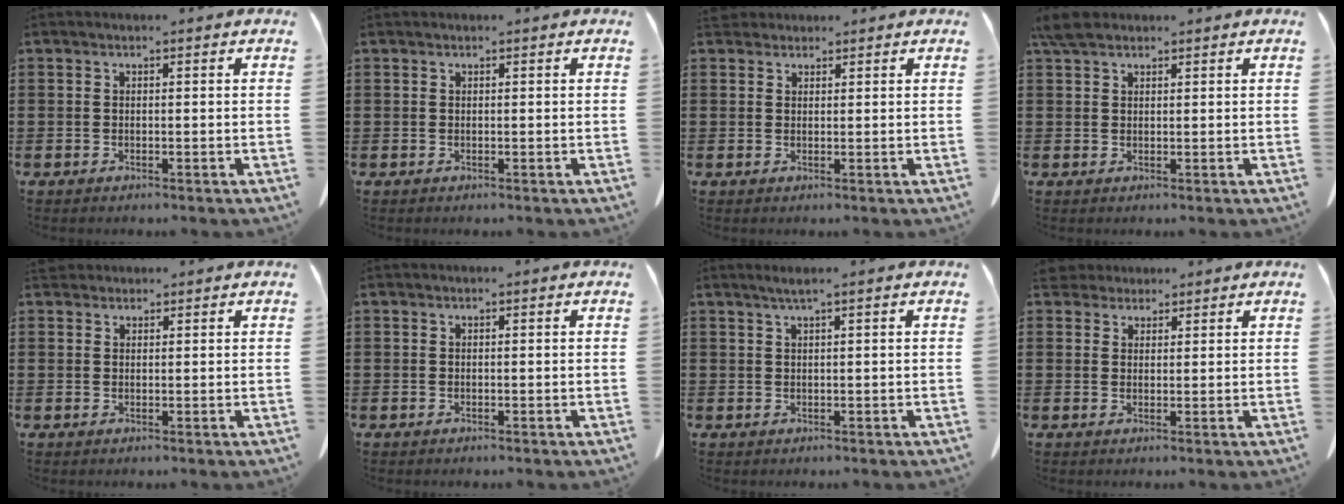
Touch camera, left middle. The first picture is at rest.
{"total": 0.0}
{"total": 2.2, "force": [2.0, 0.9, 0.5], "torque": [-0.016, 0.004, 0.040]}
{"total": 3.0, "force": [2.4, 1.3, 1.2], "torque": [-0.032, 0.005, 0.047]}
{"total": 1.9, "force": [1.7, 0.8, 0.4], "torque": [-0.014, 0.004, 0.035]}
{"total": 0.0}
{"total": 1.5, "force": [0.9, -0.2, 1.2], "torque": [-0.023, -0.003, 0.017]}
{"total": 2.8, "force": [2.6, 1.0, 0.3], "torque": [-0.007, -0.003, 0.051]}